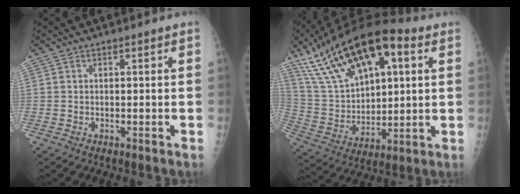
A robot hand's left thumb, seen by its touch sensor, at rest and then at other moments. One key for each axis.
{"total": 25.0, "fx": 11.7, "fy": 11.9, "fz": 18.6, "tx": -0.320, "ty": -0.010, "tz": 0.215}